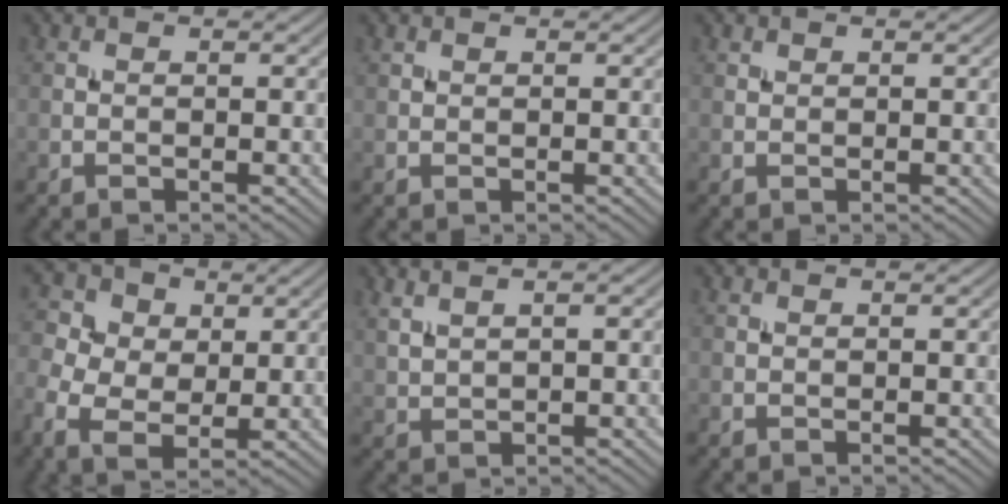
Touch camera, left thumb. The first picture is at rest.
{"total": 0.6, "force": [0.5, 0.2, 0.1], "torque": [-0.005, 0.001, 0.013]}
{"total": 0.6, "force": [0.5, 0.3, 0.1], "torque": [-0.003, 0.000, 0.012]}
{"total": 8.2, "force": [0.5, 6.3, 5.2], "torque": [-0.143, 0.004, 0.002]}
{"total": 3.8, "force": [2.3, 1.0, 2.9], "torque": [-0.053, 0.009, 0.039]}
{"total": 0.0}